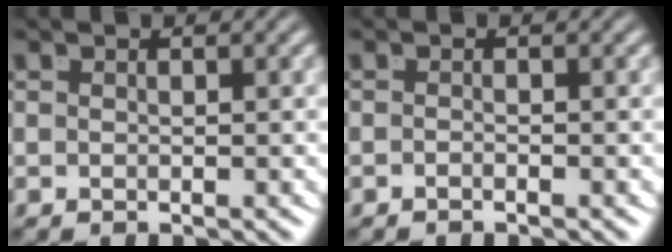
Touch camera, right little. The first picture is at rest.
{"total": 1.0, "force": [-0.7, -0.7, 0.2], "torque": [0.000, -0.001, -0.013]}